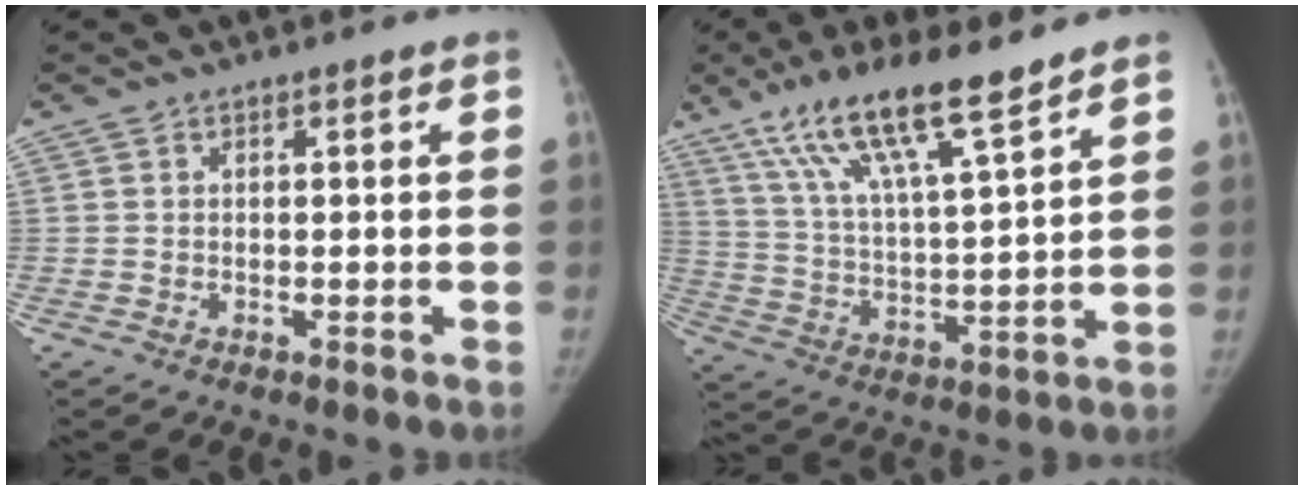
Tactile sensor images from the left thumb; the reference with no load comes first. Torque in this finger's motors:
{"motor_torque": [0.53, 0.40, 1.08, -1.70, 0.44]}